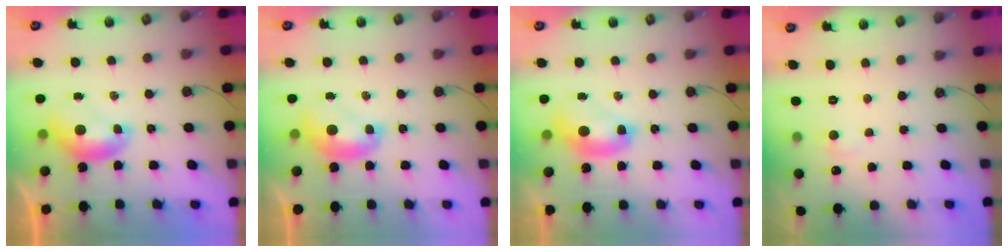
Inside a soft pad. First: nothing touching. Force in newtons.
{"total": 1.7, "press": 1.7, "slide": 0.1}
{"total": 2.5, "press": 2.5, "slide": 0.1}
{"total": 1.5, "press": 1.4, "slide": 0.6}